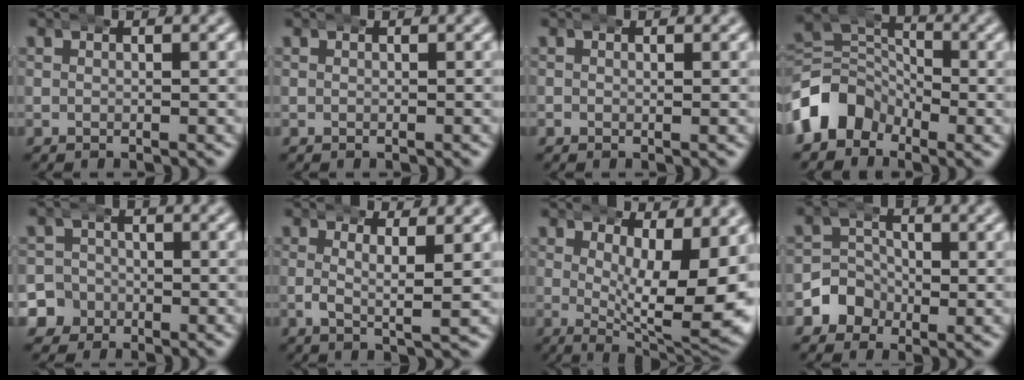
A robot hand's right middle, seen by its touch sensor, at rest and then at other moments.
{"total": 0.0}
{"total": 0.6, "force": [0.1, 0.6, 0.1], "torque": [0.000, -0.004, -0.001]}
{"total": 8.7, "force": [-1.3, 7.6, 3.9], "torque": [-0.101, -0.016, -0.034]}
{"total": 6.8, "force": [-2.2, 6.2, 1.4], "torque": [-0.051, -0.019, -0.049]}
{"total": 3.1, "force": [0.8, 0.5, 3.0], "torque": [-0.056, -0.015, 0.014]}
{"total": 9.7, "force": [-0.4, 3.9, 8.9], "torque": [-0.121, -0.043, 0.014]}
{"total": 4.5, "force": [-1.3, 3.9, 1.7], "torque": [-0.051, -0.005, -0.028]}